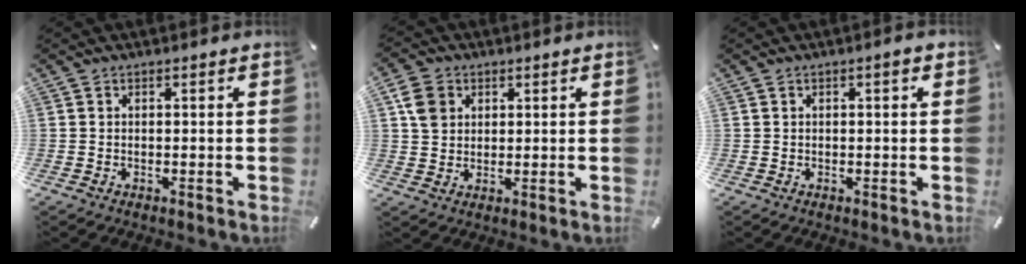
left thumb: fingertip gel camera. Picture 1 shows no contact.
{"total": 6.2, "force": [2.1, 5.4, 2.4], "torque": [-0.050, 0.004, 0.038]}
{"total": 1.6, "force": [0.3, 0.5, 1.5], "torque": [-0.027, 0.004, 0.003]}